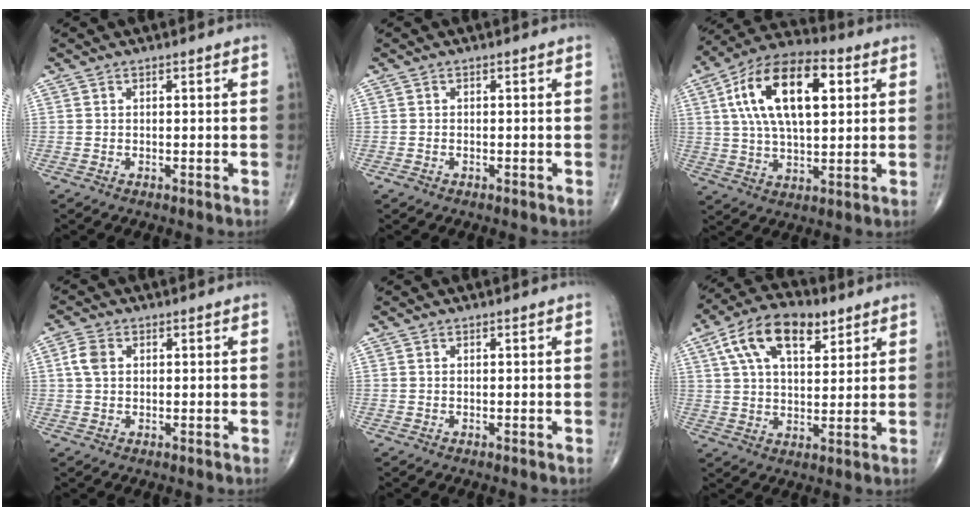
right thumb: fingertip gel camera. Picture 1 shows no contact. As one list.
[{"total": 0.8, "force": [-0.6, 0.5, 0.3], "torque": [-0.007, 0.002, -0.011]}, {"total": 18.9, "force": [5.1, 9.1, 15.7], "torque": [-0.266, 0.010, 0.081]}, {"total": 3.5, "force": [0.7, 2.5, 2.4], "torque": [-0.055, 0.007, 0.011]}, {"total": 0.0}, {"total": 14.4, "force": [6.8, 7.4, 10.3], "torque": [-0.161, -0.003, 0.114]}]